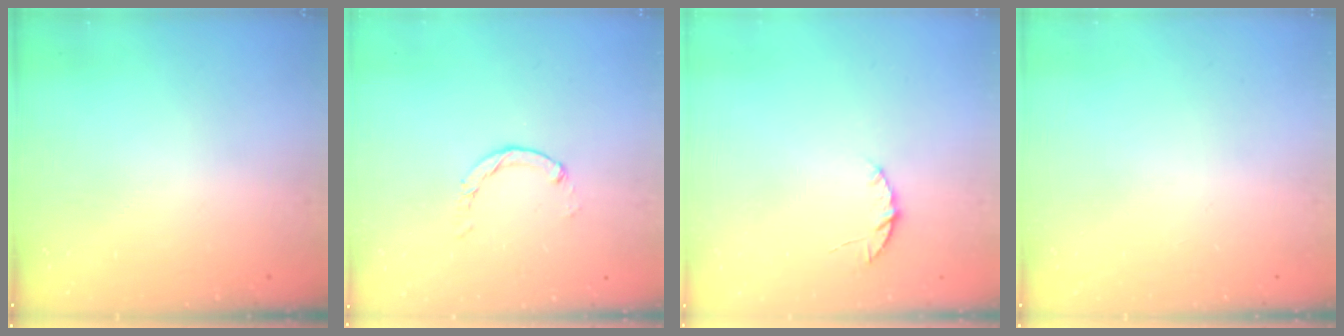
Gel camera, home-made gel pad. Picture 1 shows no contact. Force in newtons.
{"total": 0.7, "press": 0.7, "slide": 0.2}
{"total": 3.8, "press": 3.8, "slide": 0.5}
{"total": 0.0}